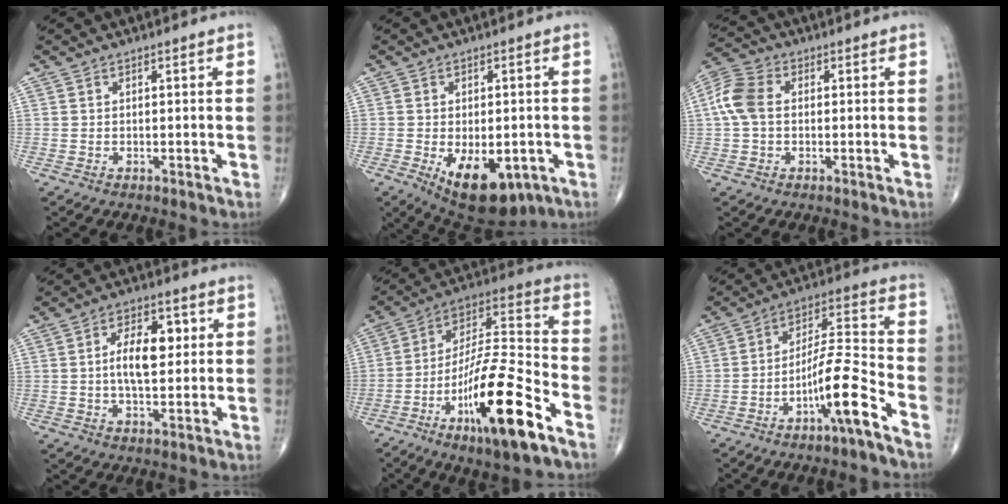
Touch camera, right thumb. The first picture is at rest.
{"total": 13.3, "force": [-5.1, 6.7, 10.3], "torque": [-0.152, -0.006, -0.057]}
{"total": 7.4, "force": [0.4, 5.1, 5.4], "torque": [-0.124, 0.022, 0.000]}
{"total": 9.3, "force": [1.4, 4.6, 8.0], "torque": [-0.119, 0.002, 0.021]}
{"total": 20.9, "force": [-10.4, 4.5, 17.5], "torque": [-0.334, 0.053, -0.178]}
{"total": 11.1, "force": [-6.4, 0.8, 9.1], "torque": [-0.170, 0.055, -0.117]}